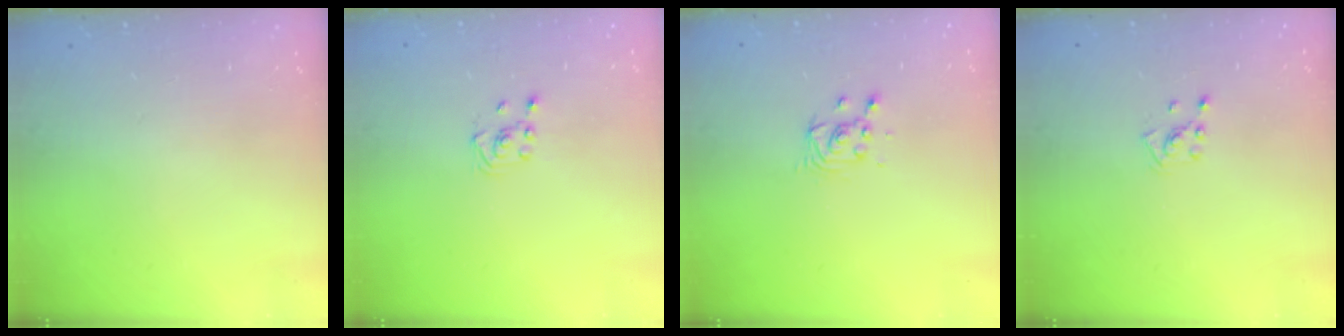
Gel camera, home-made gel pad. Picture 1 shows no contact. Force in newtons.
{"total": 1.9, "press": 1.8, "slide": 0.6}
{"total": 3.4, "press": 3.4, "slide": 0.4}
{"total": 2.2, "press": 2.2, "slide": 0.3}